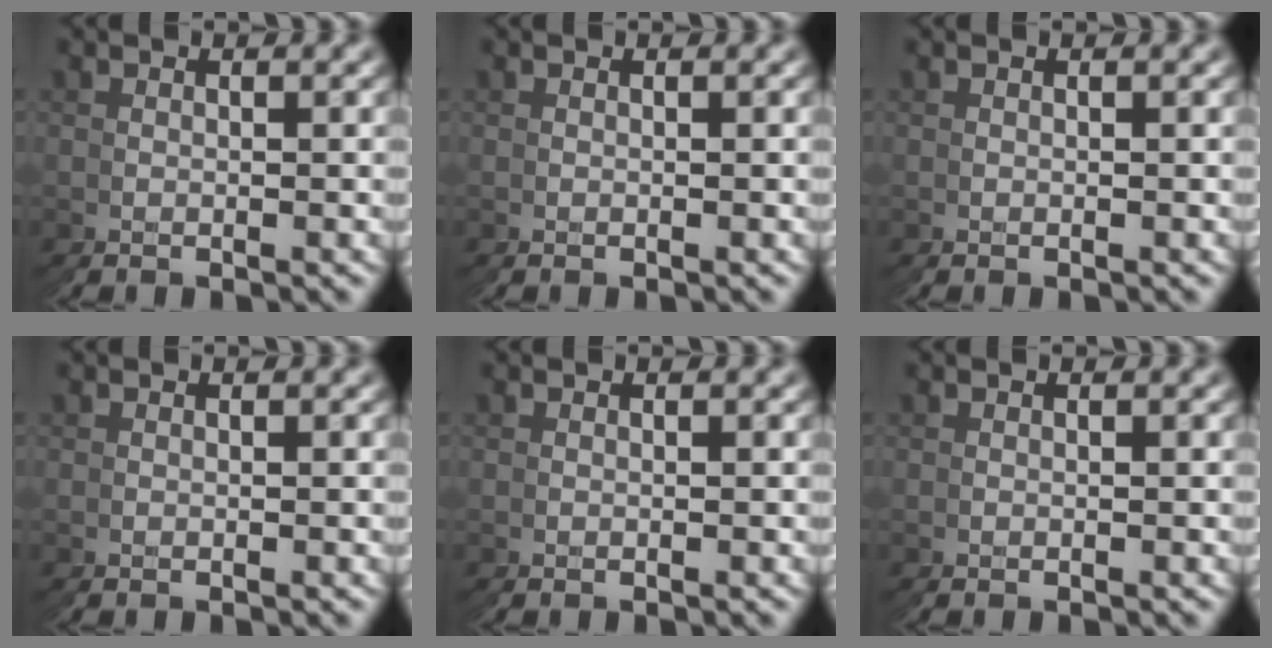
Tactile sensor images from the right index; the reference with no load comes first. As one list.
[{"total": 0.0}, {"total": 0.0}, {"total": 0.0}, {"total": 0.0}, {"total": 0.0}]